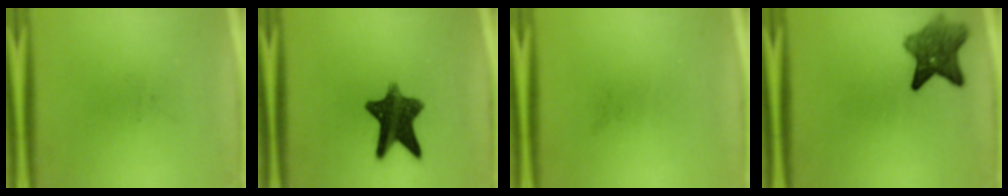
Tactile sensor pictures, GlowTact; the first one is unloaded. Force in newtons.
{"total": 10.9}
{"total": 0.0}
{"total": 6.7}